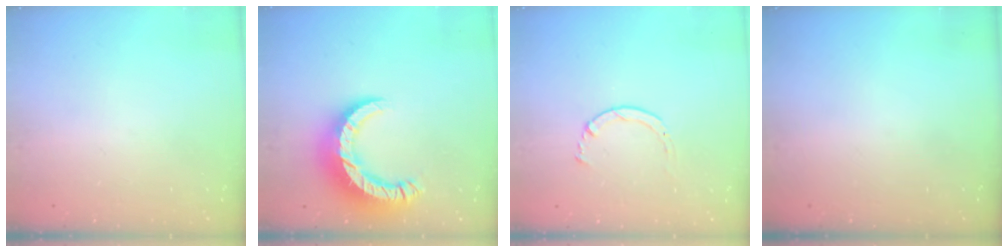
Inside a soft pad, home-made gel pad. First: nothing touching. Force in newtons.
{"total": 12.7, "press": 12.7, "slide": 1.2}
{"total": 2.0, "press": 1.9, "slide": 0.3}
{"total": 0.0}